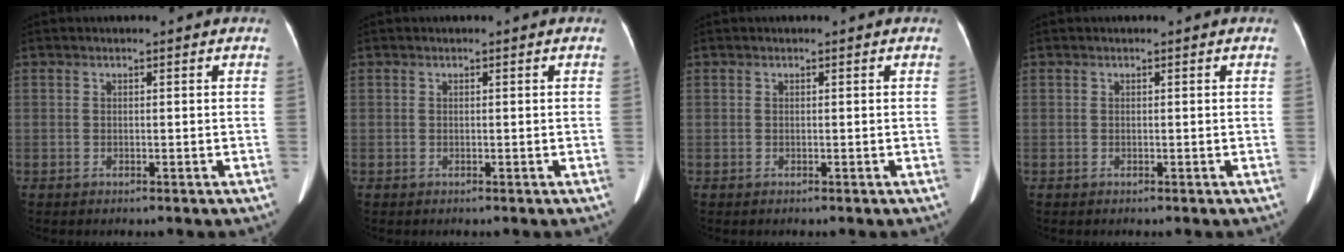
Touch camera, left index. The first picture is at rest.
{"total": 0.0}
{"total": 0.0}
{"total": 0.0}